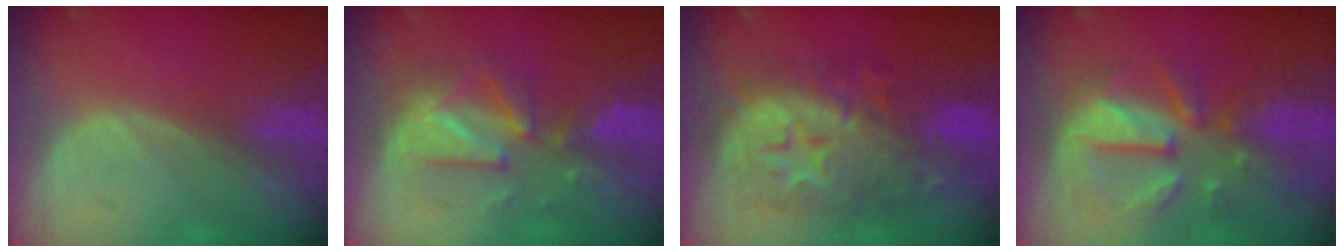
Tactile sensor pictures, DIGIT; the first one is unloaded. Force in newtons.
{"total": 8.2, "press": 8.2, "slide": 0.7}
{"total": 12.6, "press": 12.6, "slide": 1.1}
{"total": 10.1, "press": 9.2, "slide": 4.3}